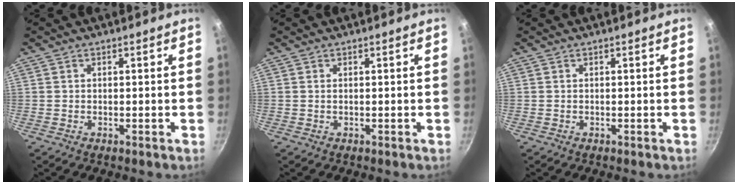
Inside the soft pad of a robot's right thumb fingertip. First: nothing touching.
{"total": 0.0}
{"total": 0.0}